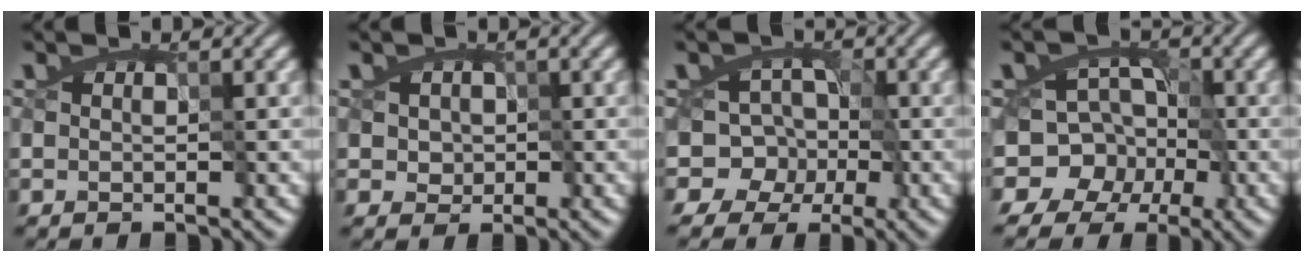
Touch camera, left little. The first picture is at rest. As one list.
[{"total": 2.3, "force": [0.1, 2.2, 0.7], "torque": [-0.017, 0.000, -0.002]}, {"total": 5.2, "force": [-1.8, 4.2, 2.4], "torque": [0.016, 0.014, -0.050]}, {"total": 9.3, "force": [-5.0, 7.1, 3.3], "torque": [-0.018, 0.005, -0.105]}]